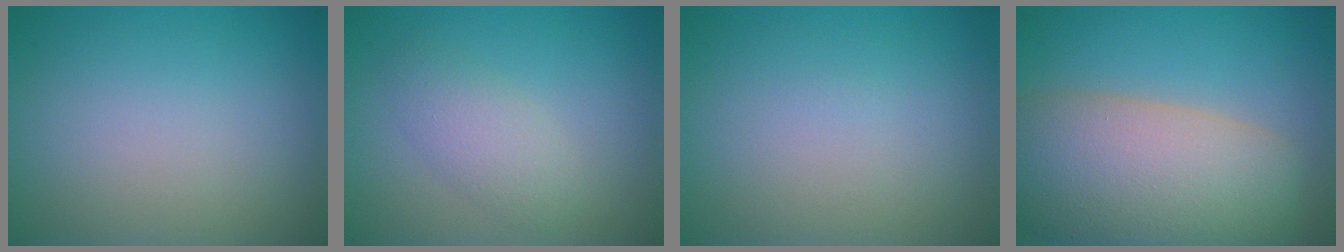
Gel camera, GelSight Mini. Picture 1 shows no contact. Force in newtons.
{"total": 2.7, "press": 2.7, "slide": 0.0}
{"total": 0.0}
{"total": 11.6, "press": 11.6, "slide": 0.9}